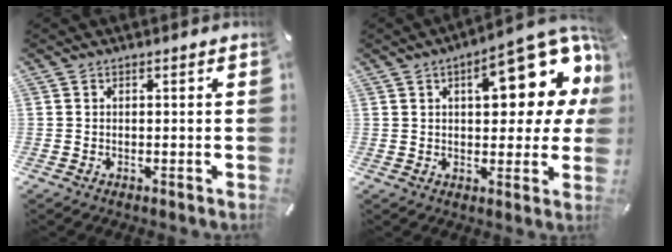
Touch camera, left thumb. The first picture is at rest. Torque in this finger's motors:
{"motor_torque": [2.16, 2.13, 1.50, -0.93, 0.39]}